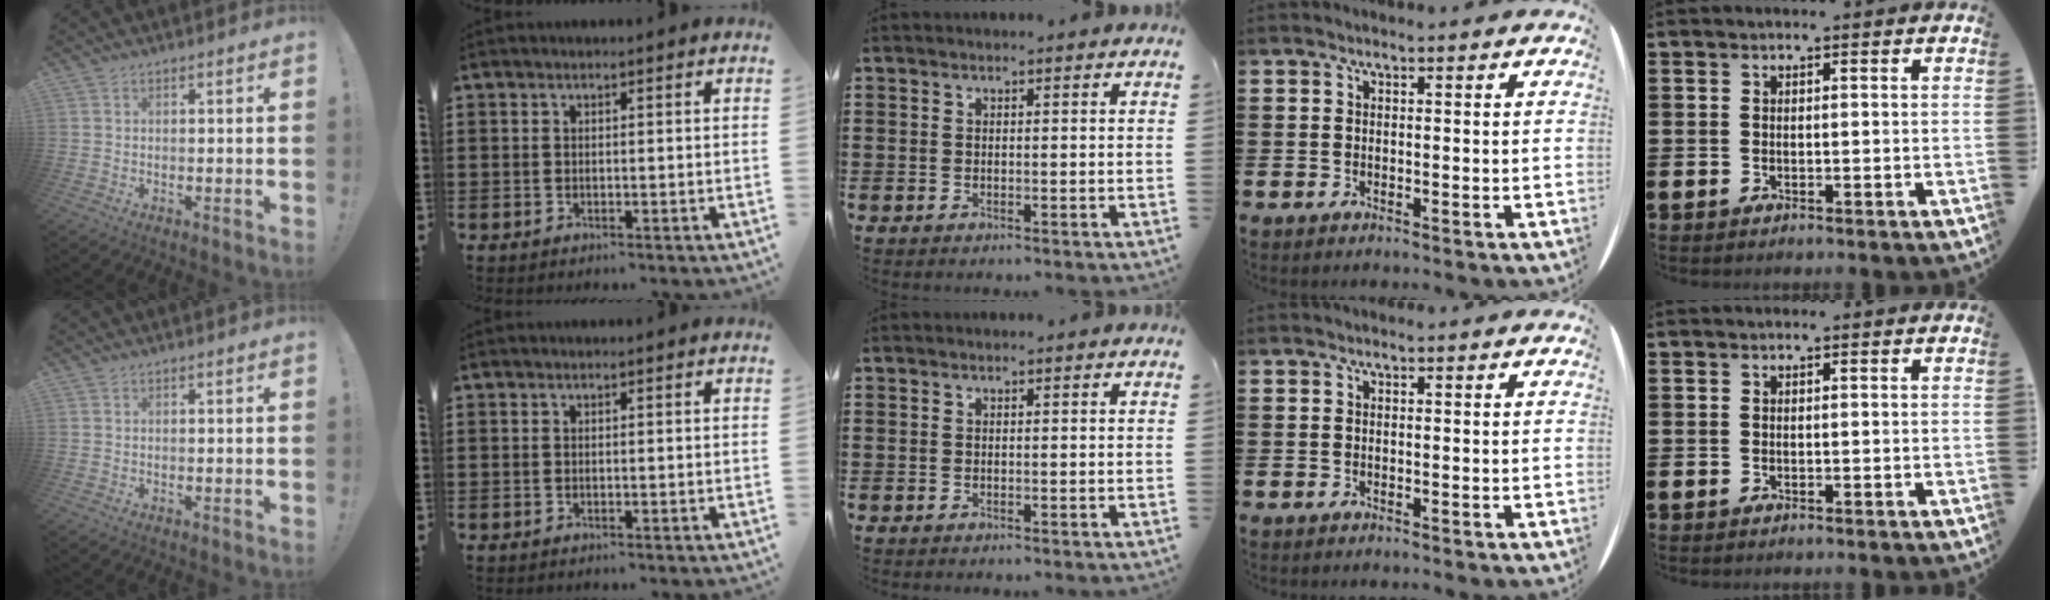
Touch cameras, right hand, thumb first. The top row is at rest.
{}